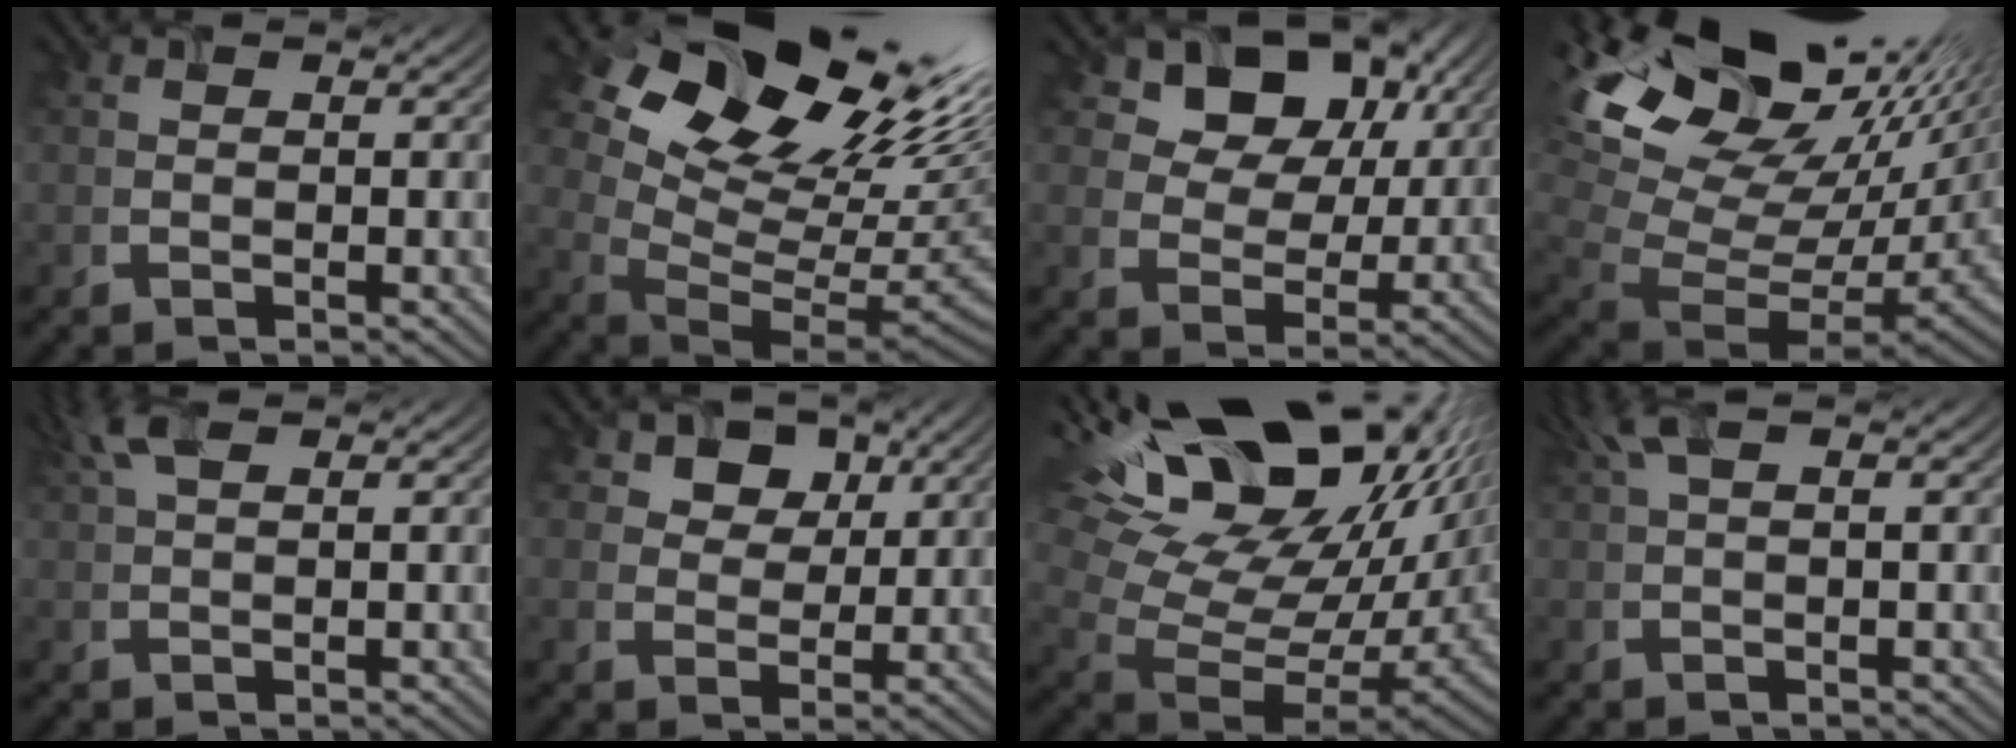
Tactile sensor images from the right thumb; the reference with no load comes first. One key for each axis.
{"total": 18.8, "fx": 8.7, "fy": 10.9, "fz": 12.6, "tx": -0.200, "ty": 0.015, "tz": 0.169}
{"total": 13.0, "fx": 7.3, "fy": 8.5, "fz": 6.5, "tx": -0.126, "ty": 0.006, "tz": 0.126}
{"total": 17.5, "fx": 8.3, "fy": 9.7, "fz": 12.0, "tx": -0.242, "ty": 0.002, "tz": 0.185}
{"total": 3.2, "fx": 1.7, "fy": 0.8, "fz": 2.6, "tx": -0.062, "ty": 0.011, "tz": 0.036}
{"total": 6.4, "fx": 3.7, "fy": 4.4, "fz": 2.7, "tx": -0.063, "ty": -0.016, "tz": 0.072}
{"total": 20.9, "fx": 10.4, "fy": 11.4, "fz": 14.2, "tx": -0.252, "ty": 0.021, "tz": 0.203}
{"total": 3.2, "fx": 1.5, "fy": 0.6, "fz": 2.7, "tx": -0.061, "ty": 0.014, "tz": 0.031}